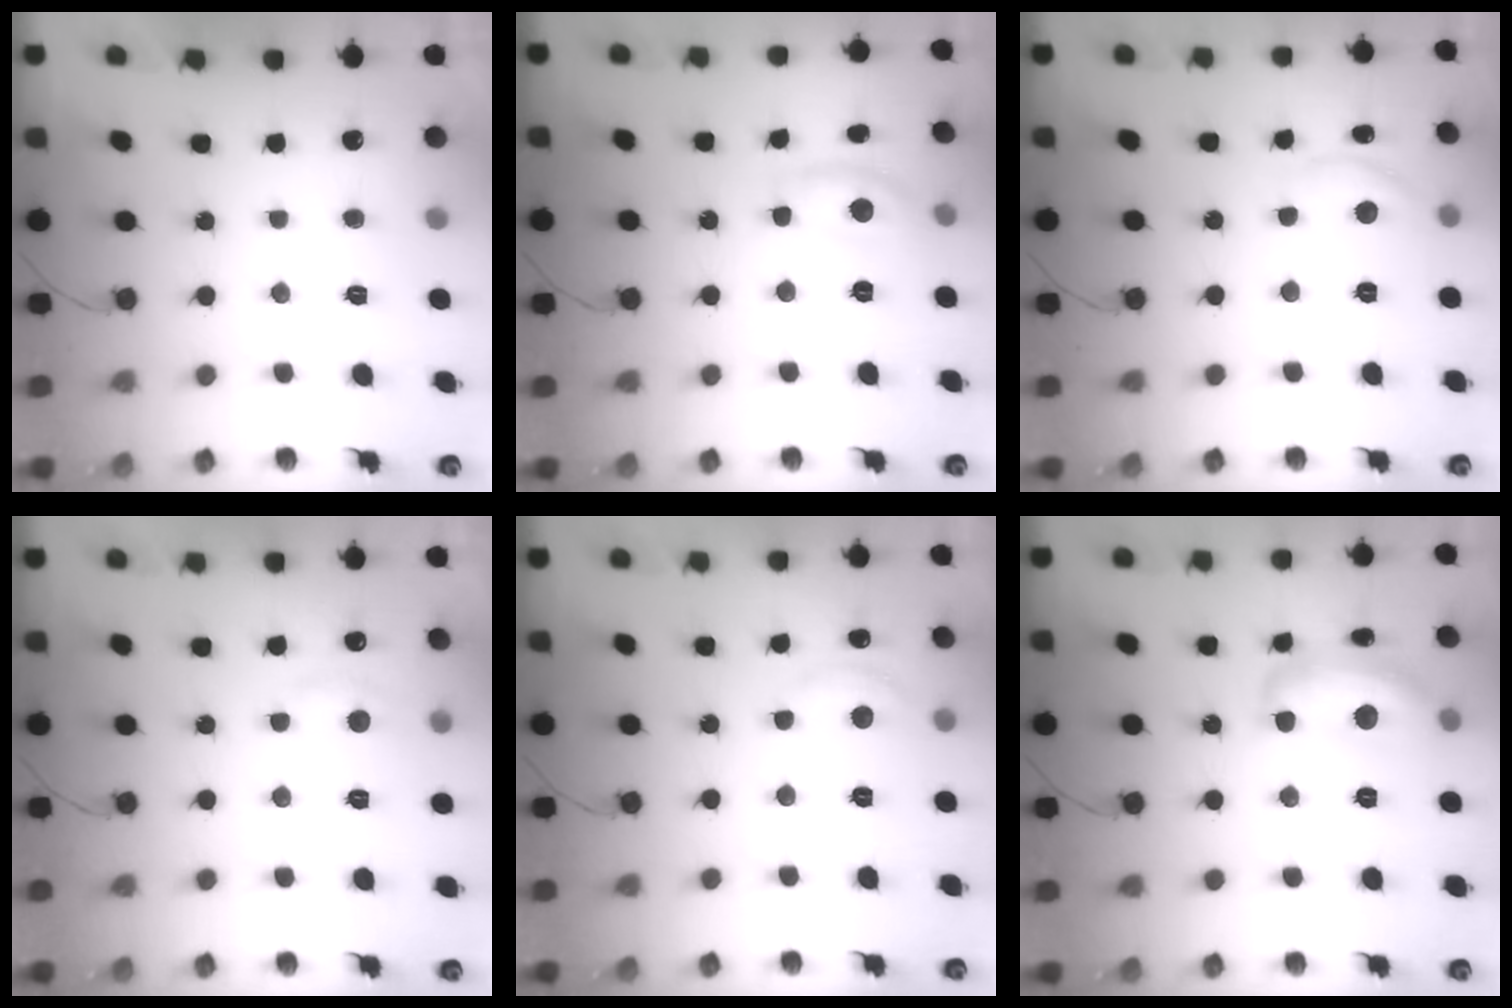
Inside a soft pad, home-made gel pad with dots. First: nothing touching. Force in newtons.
{"total": 9.2, "press": 9.2, "slide": 0.5}
{"total": 7.0, "press": 7.0, "slide": 0.6}
{"total": 5.0, "press": 4.9, "slide": 0.6}
{"total": 5.9, "press": 5.9, "slide": 0.8}
{"total": 14.2, "press": 14.1, "slide": 1.2}